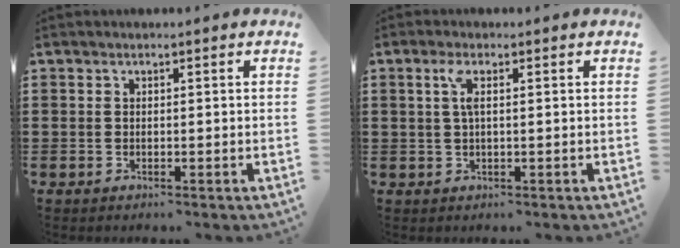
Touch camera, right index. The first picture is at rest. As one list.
[{"total": 2.4, "force": [0.5, 0.4, 2.3], "torque": [-0.047, 0.003, 0.007]}]